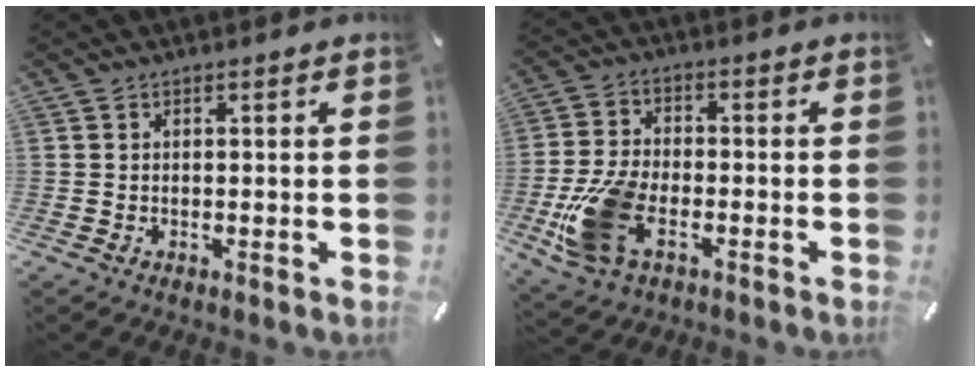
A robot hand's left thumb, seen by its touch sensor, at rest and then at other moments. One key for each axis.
{"total": 13.1, "fx": -4.9, "fy": 7.6, "fz": 9.4, "tx": -0.206, "ty": 0.007, "tz": -0.086}